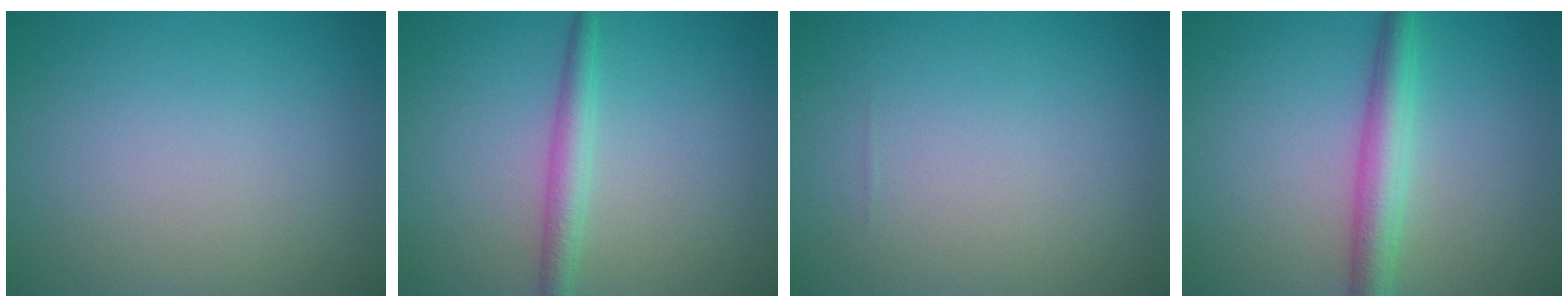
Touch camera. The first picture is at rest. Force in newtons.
{"total": 2.4, "press": 2.4, "slide": 0.0}
{"total": 0.0}
{"total": 3.8, "press": 3.8, "slide": 0.1}